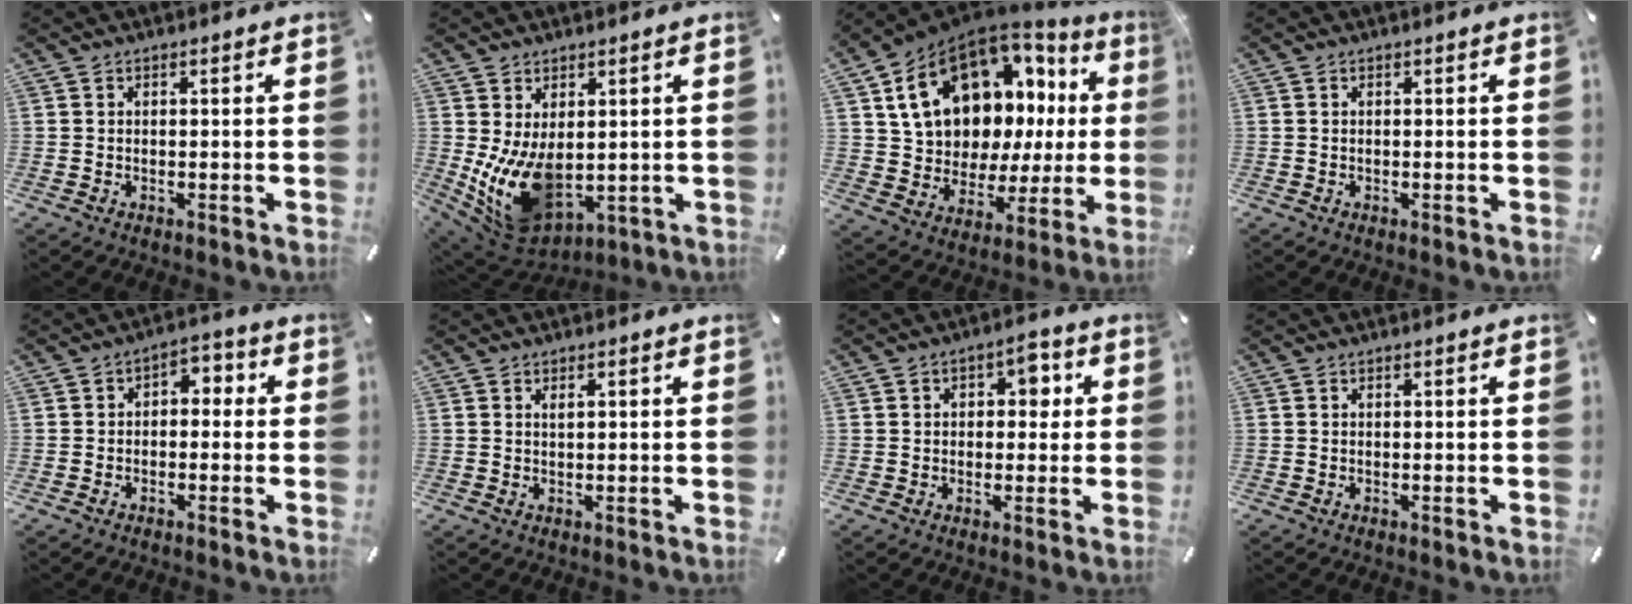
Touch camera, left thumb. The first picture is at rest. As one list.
[{"total": 13.1, "force": [-0.3, 9.1, 9.4], "torque": [-0.182, -0.020, 0.004]}, {"total": 18.0, "force": [8.2, 12.4, 10.1], "torque": [-0.164, -0.059, 0.159]}, {"total": 0.0}, {"total": 3.6, "force": [-1.9, 2.3, 1.9], "torque": [-0.027, 0.013, -0.040]}, {"total": 1.1, "force": [0.4, 0.3, 1.0], "torque": [-0.011, -0.002, 0.005]}, {"total": 5.3, "force": [1.1, 3.8, 3.5], "torque": [-0.034, -0.003, 0.007]}, {"total": 0.0}]